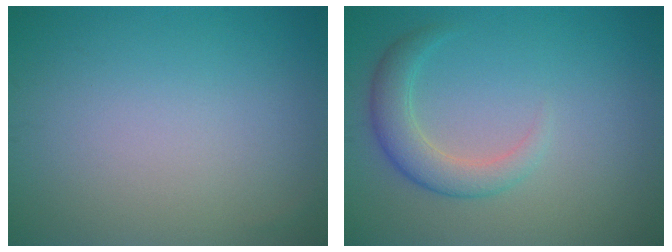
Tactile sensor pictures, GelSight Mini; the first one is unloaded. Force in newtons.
{"total": 3.2, "press": 3.2, "slide": 0.2}